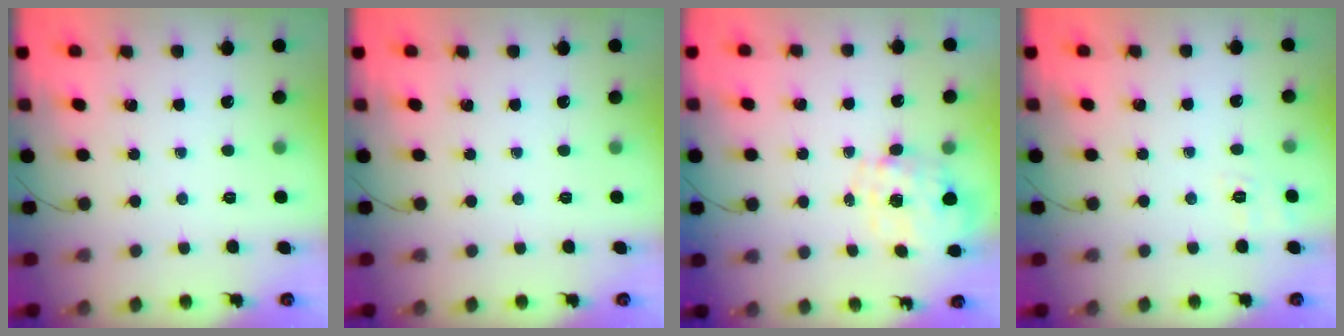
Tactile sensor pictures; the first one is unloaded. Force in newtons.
{"total": 0.0}
{"total": 1.3, "press": 1.2, "slide": 0.5}
{"total": 2.4, "press": 1.1, "slide": 2.1}